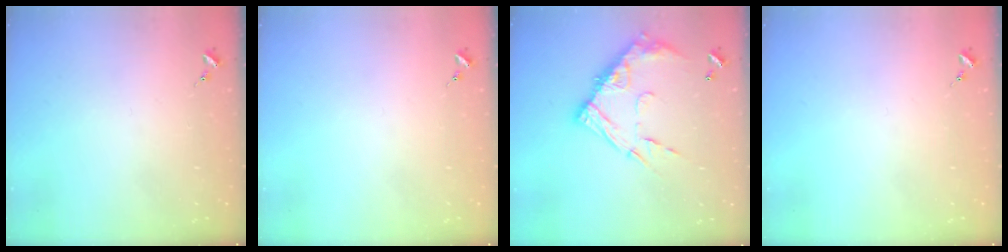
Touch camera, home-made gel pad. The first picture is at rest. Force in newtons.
{"total": 0.0}
{"total": 16.0, "press": 15.9, "slide": 1.4}
{"total": 0.0}